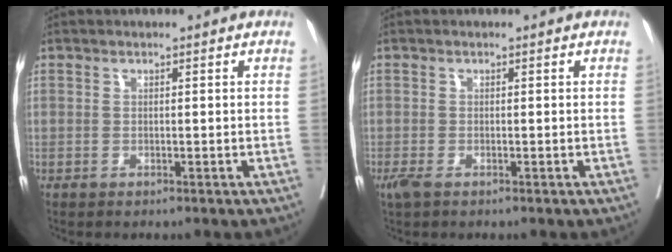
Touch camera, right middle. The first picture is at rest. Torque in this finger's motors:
{"motor_torque": [0.46, -0.40, 0.09, 0.00]}